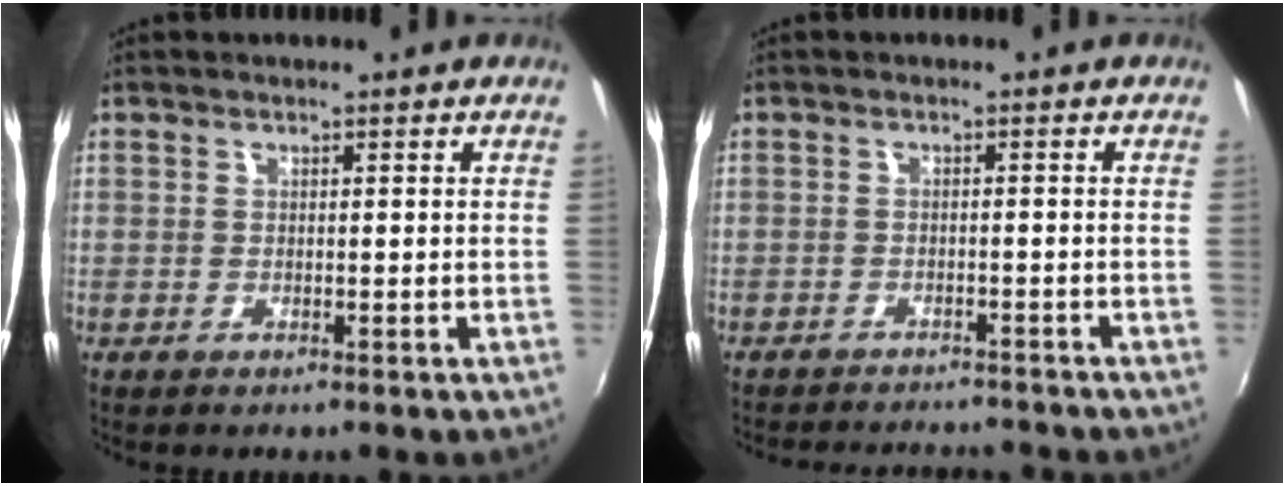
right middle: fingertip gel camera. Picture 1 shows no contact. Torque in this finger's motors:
{"motor_torque": [0.11, -0.17, 0.05, 0.01]}